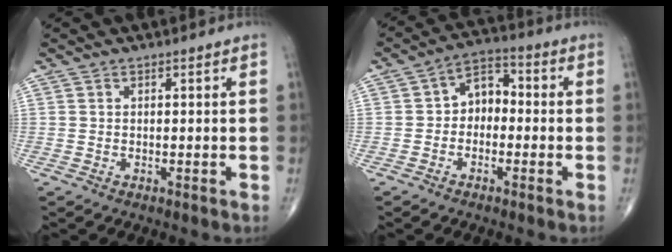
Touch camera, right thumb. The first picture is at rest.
{"total": 6.5, "force": [-0.7, 4.8, 4.4], "torque": [-0.043, 0.029, -0.030]}